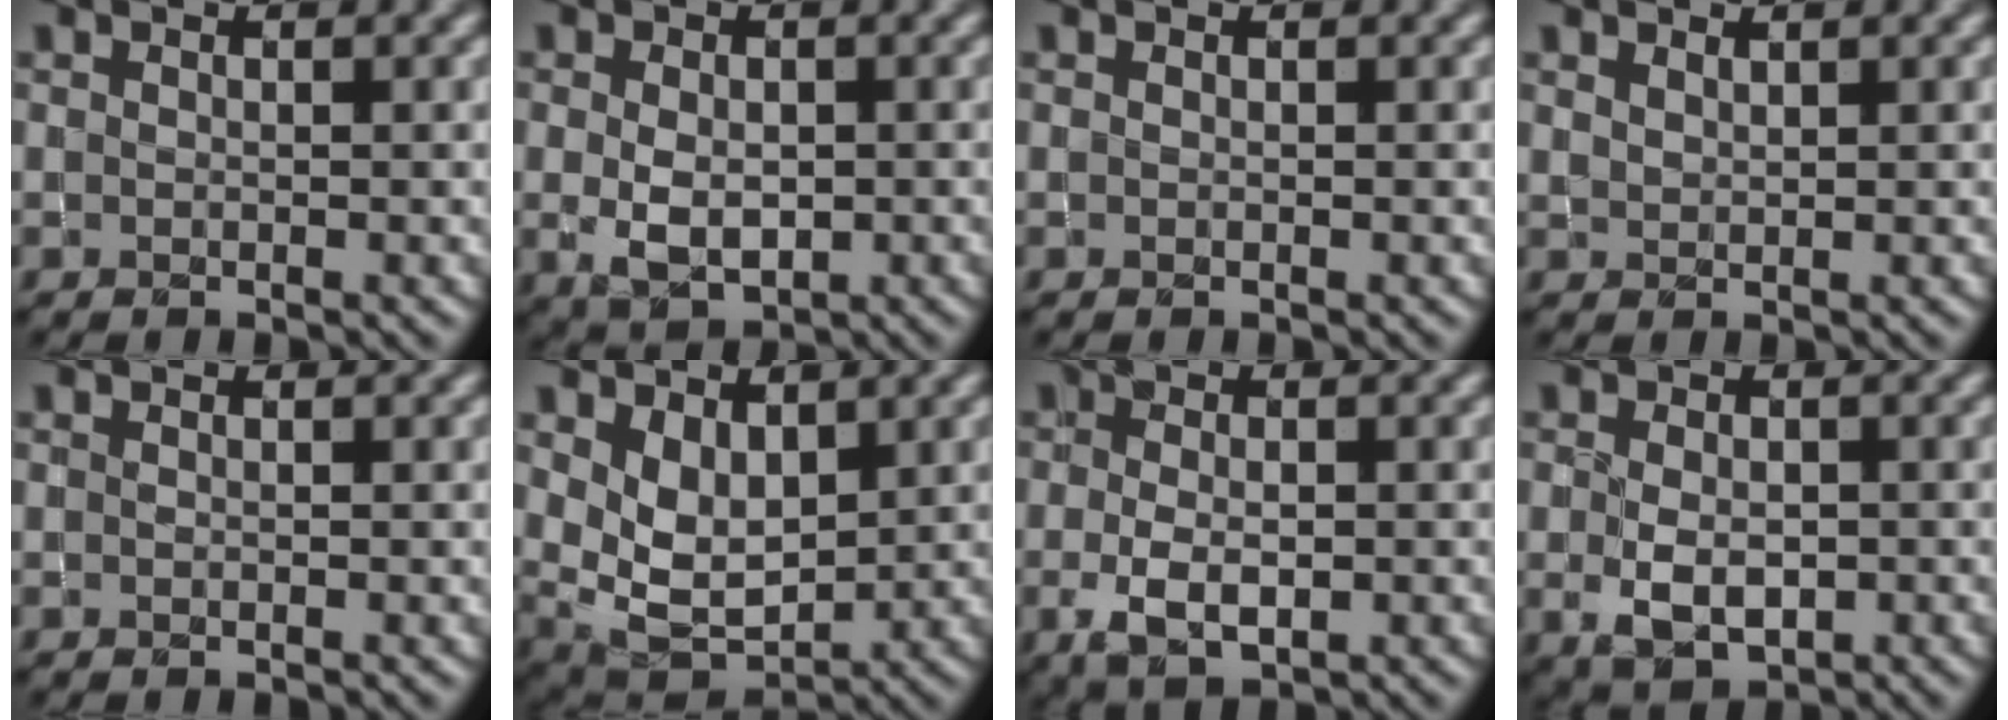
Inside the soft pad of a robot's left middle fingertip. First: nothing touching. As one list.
[{"total": 3.3, "force": [-0.3, 2.3, 2.3], "torque": [-0.045, -0.003, -0.001]}, {"total": 0.0}, {"total": 0.9, "force": [0.8, 0.1, -0.2], "torque": [0.002, 0.001, 0.018]}, {"total": 0.0}, {"total": 4.4, "force": [1.4, 3.0, 2.9], "torque": [-0.064, -0.010, 0.036]}, {"total": 3.2, "force": [-0.8, 1.9, 2.5], "torque": [-0.056, -0.006, -0.011]}, {"total": 3.4, "force": [-0.5, 2.4, 2.3], "torque": [-0.046, -0.007, -0.005]}]